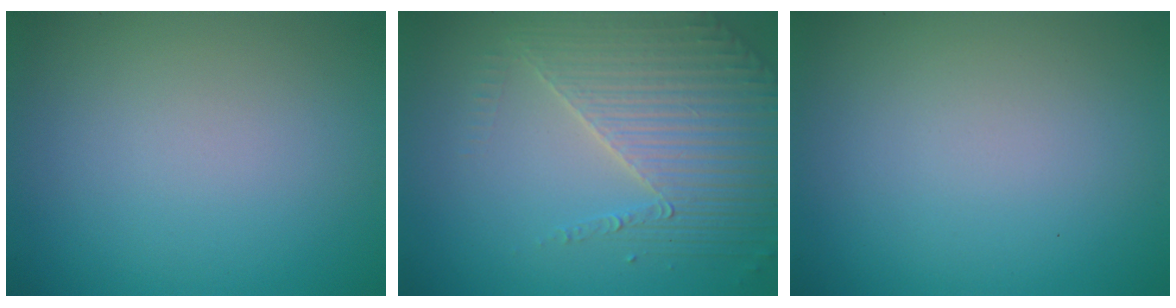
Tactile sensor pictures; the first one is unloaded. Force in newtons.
{"total": 4.3, "press": 4.0, "slide": 1.6}
{"total": 0.0}